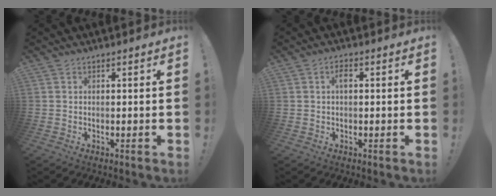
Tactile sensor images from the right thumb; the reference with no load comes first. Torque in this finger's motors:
{"motor_torque": [0.60, 0.64, 0.68, -0.04, -0.03]}